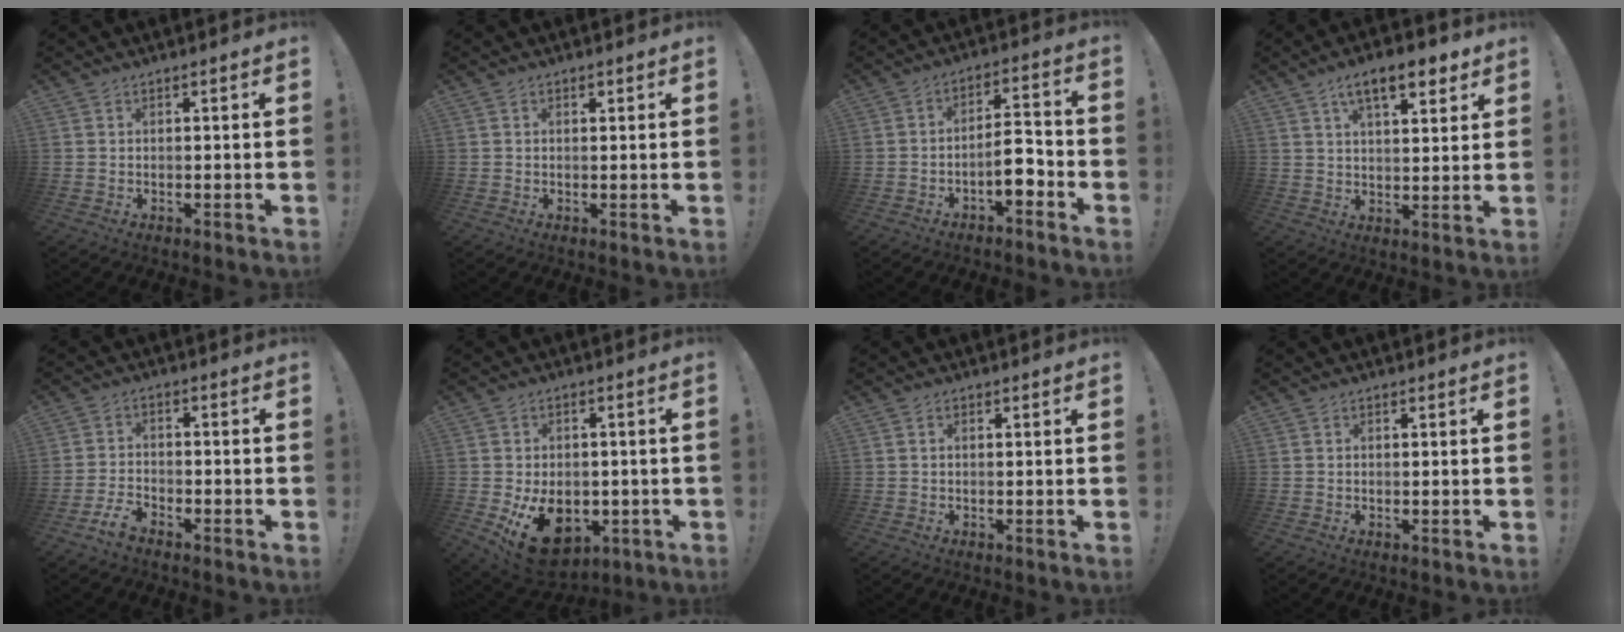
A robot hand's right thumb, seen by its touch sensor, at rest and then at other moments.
{"total": 0.7, "force": [0.5, 0.5, 0.2], "torque": [0.009, -0.004, 0.006]}
{"total": 8.5, "force": [-4.2, 3.2, 6.7], "torque": [-0.108, 0.020, -0.071]}
{"total": 10.5, "force": [6.0, 3.9, 7.7], "torque": [-0.112, -0.021, 0.102]}
{"total": 5.1, "force": [-3.9, 2.0, 2.6], "torque": [-0.065, 0.008, -0.071]}
{"total": 14.5, "force": [-4.8, 10.6, 8.6], "torque": [-0.121, 0.025, -0.071]}
{"total": 0.6, "force": [0.0, 0.4, 0.4], "torque": [-0.013, 0.004, 0.000]}
{"total": 0.0}